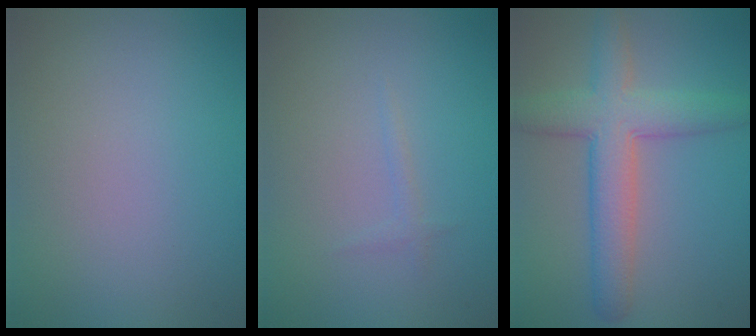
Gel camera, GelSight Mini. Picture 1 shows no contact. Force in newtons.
{"total": 0.7, "press": 0.7, "slide": 0.1}
{"total": 5.9, "press": 5.9, "slide": 0.4}